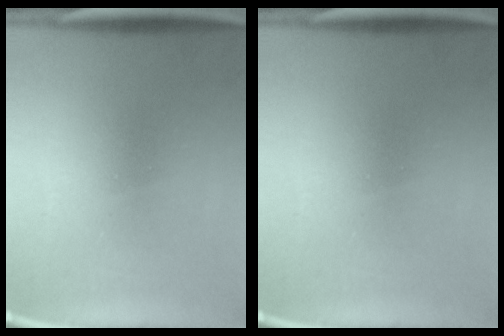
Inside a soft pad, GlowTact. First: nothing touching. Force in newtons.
{"total": 0.0}